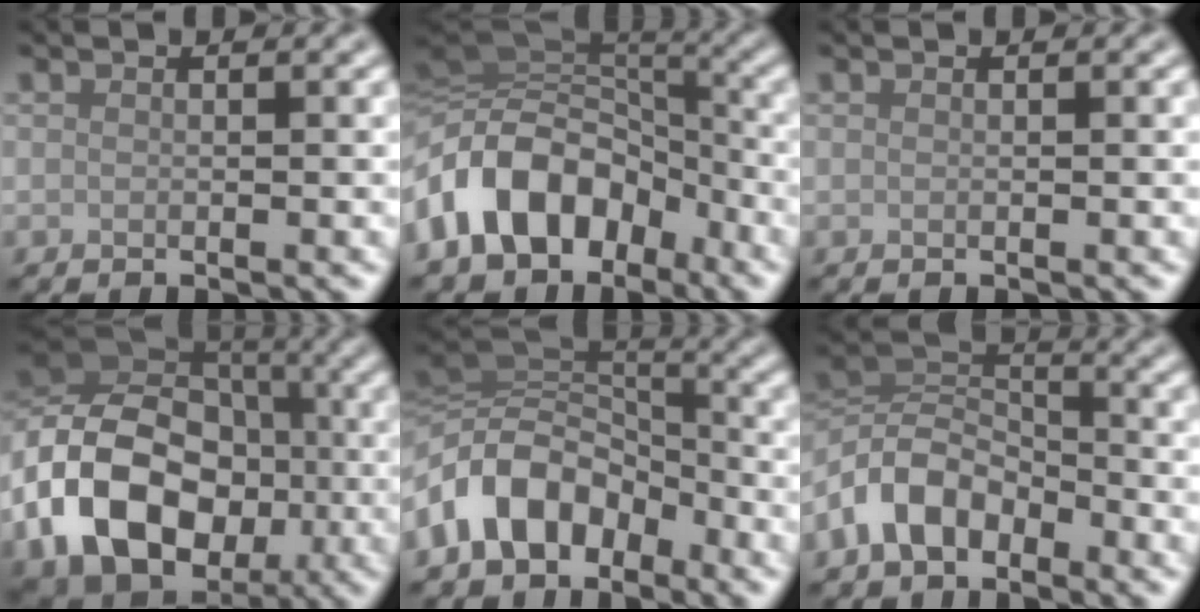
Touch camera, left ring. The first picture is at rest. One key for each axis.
{"total": 11.8, "fx": -5.0, "fy": 8.3, "fz": 6.7, "tx": -0.127, "ty": 0.005, "tz": -0.096}
{"total": 0.0}
{"total": 14.4, "fx": -4.3, "fy": 11.0, "fz": 8.3, "tx": -0.182, "ty": -0.010, "tz": -0.085}
{"total": 8.9, "fx": -4.4, "fy": 6.0, "fz": 4.9, "tx": -0.076, "ty": 0.012, "tz": -0.098}
{"total": 6.1, "fx": -3.3, "fy": 3.9, "fz": 3.3, "tx": -0.061, "ty": 0.007, "tz": -0.080}